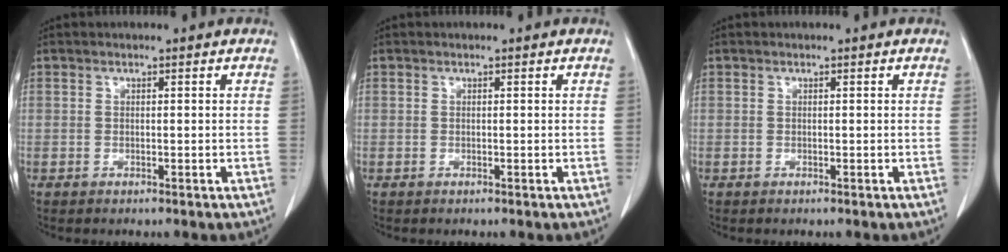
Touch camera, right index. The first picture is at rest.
{"total": 0.0}
{"total": 0.0}